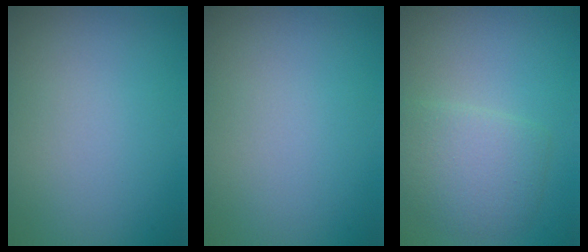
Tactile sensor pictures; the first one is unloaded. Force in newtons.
{"total": 0.0}
{"total": 3.9, "press": 3.9, "slide": 0.1}